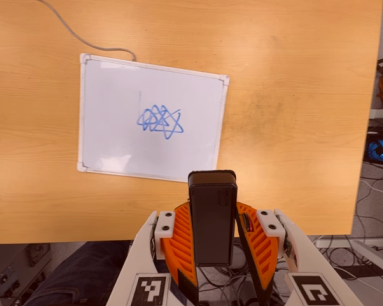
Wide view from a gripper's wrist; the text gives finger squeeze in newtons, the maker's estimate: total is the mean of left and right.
{"total": 5.4, "left": 5.1, "right": 5.7}